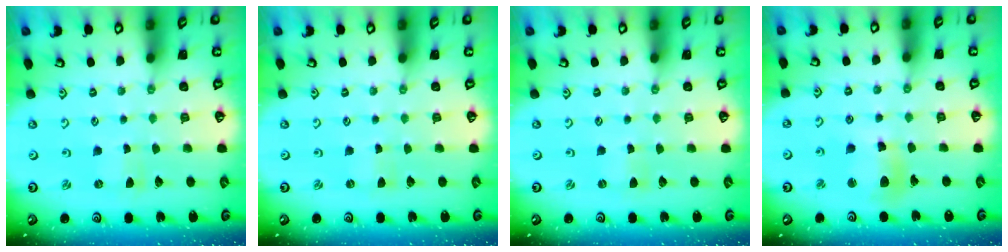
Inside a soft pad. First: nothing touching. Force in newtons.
{"total": 0.0}
{"total": 0.0}
{"total": 11.0, "press": 10.8, "slide": 1.9}